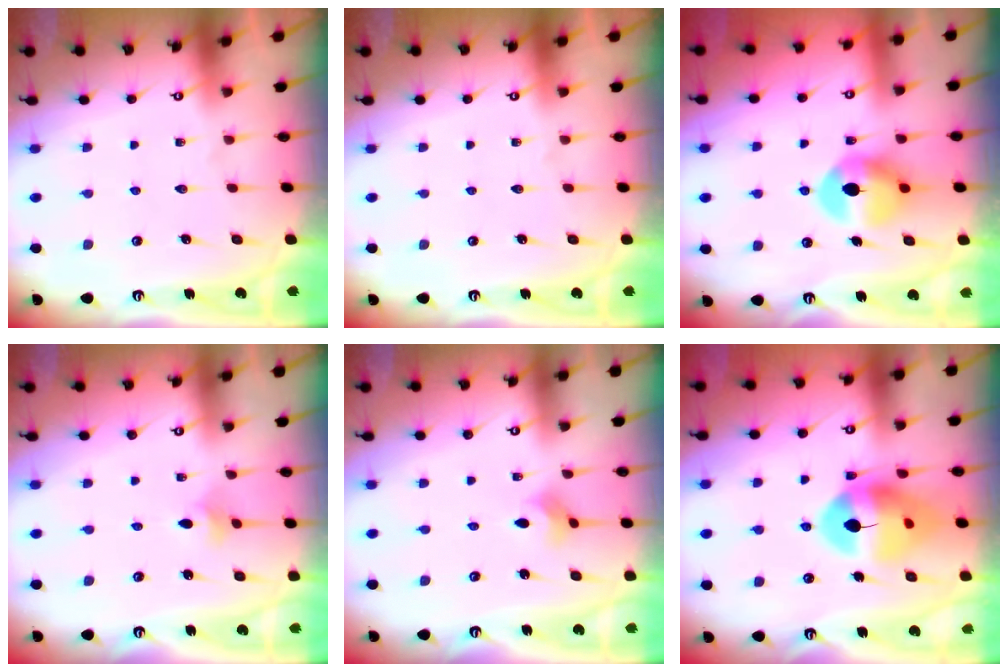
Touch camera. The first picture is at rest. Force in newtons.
{"total": 0.0}
{"total": 10.6, "press": 10.6, "slide": 0.9}
{"total": 2.6, "press": 2.5, "slide": 0.5}
{"total": 2.6, "press": 2.6, "slide": 0.5}
{"total": 13.3, "press": 13.2, "slide": 1.6}